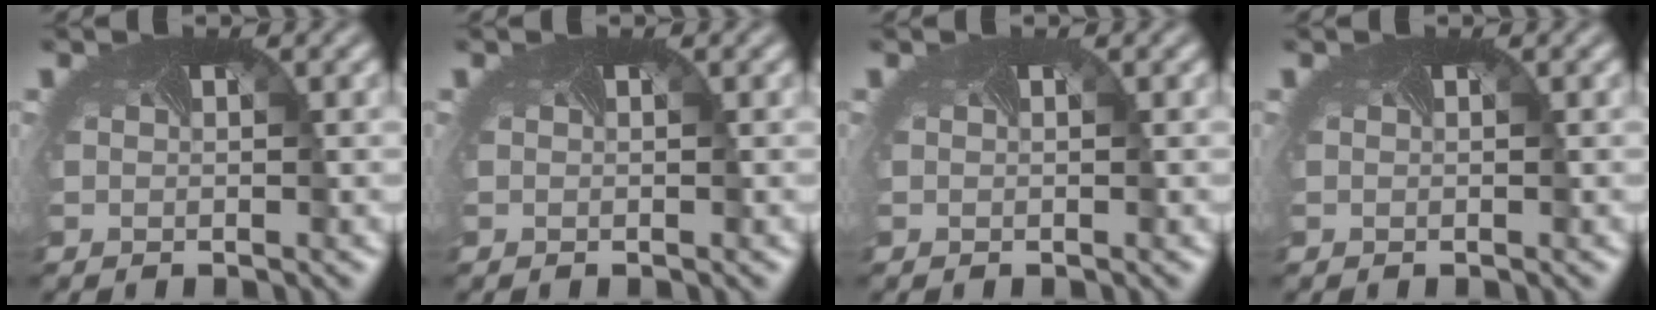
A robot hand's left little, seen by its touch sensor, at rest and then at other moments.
{"total": 0.0}
{"total": 0.0}
{"total": 0.0}